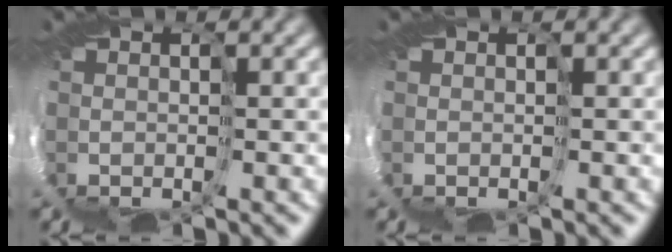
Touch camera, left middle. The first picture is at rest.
{"total": 0.0}